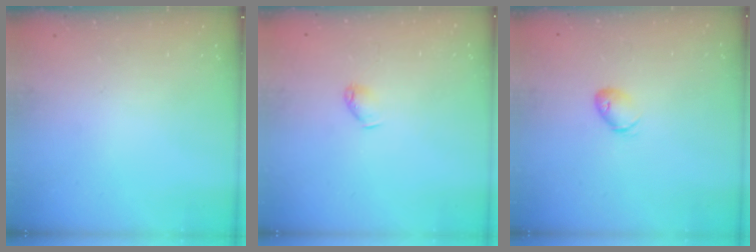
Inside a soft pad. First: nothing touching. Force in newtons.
{"total": 3.5, "press": 3.4, "slide": 0.7}
{"total": 5.7, "press": 5.6, "slide": 1.2}